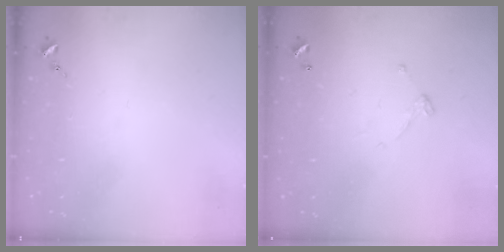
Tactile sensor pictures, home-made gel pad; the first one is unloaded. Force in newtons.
{"total": 4.9, "press": 4.9, "slide": 0.1}